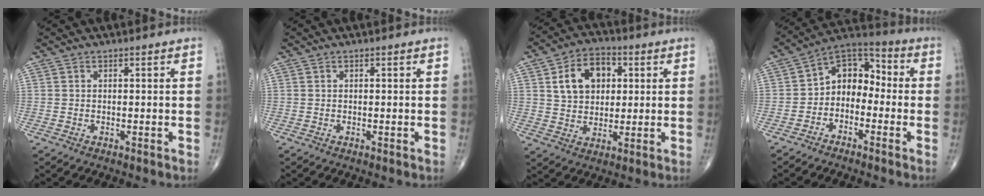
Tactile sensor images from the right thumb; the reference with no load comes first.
{"total": 0.0}
{"total": 11.1, "force": [3.0, 7.9, 7.2], "torque": [-0.088, 0.002, 0.049]}
{"total": 9.4, "force": [-1.9, 6.9, 6.1], "torque": [-0.064, 0.052, -0.055]}